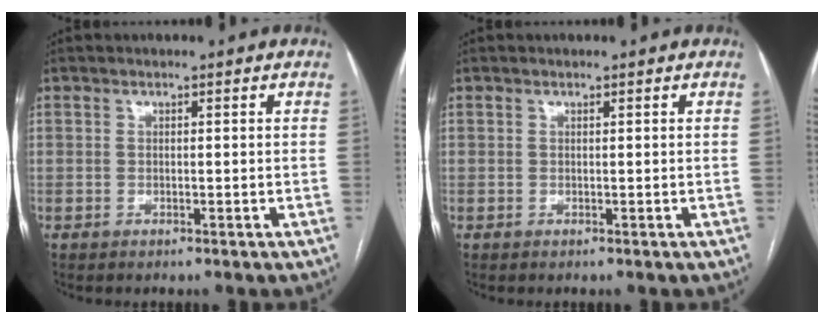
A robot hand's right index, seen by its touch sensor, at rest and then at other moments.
{"total": 0.0}